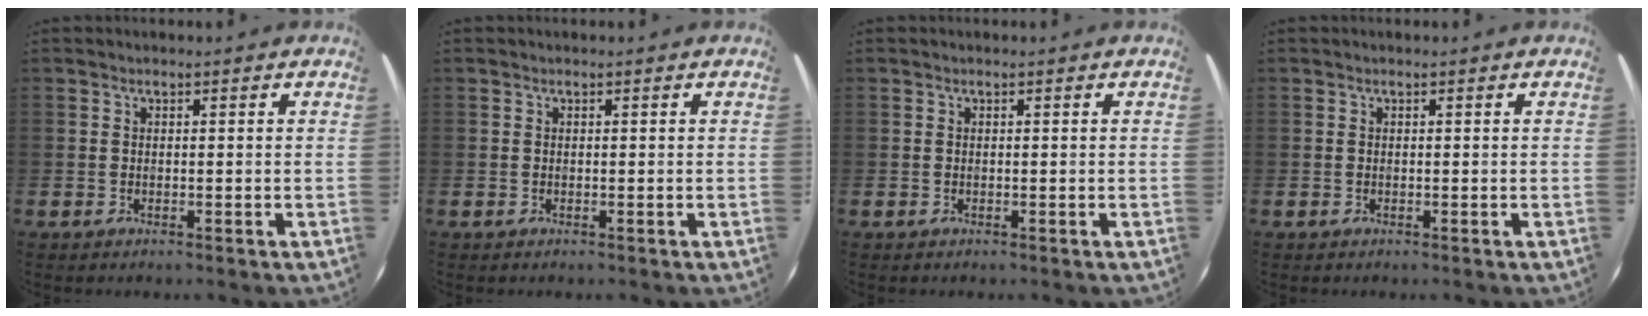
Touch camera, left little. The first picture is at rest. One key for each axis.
{"total": 0.0}
{"total": 0.0}
{"total": 0.0}